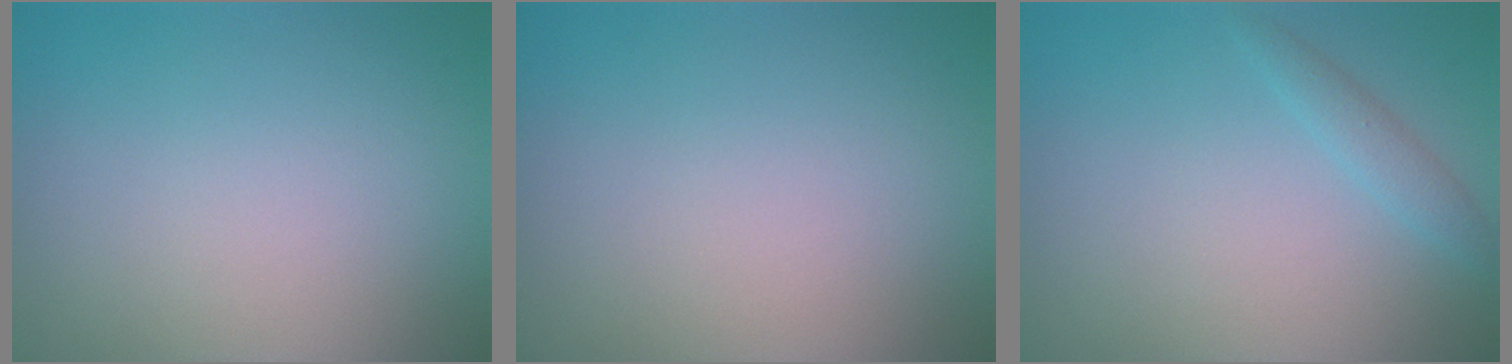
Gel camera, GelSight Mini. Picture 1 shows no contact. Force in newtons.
{"total": 0.0}
{"total": 1.3, "press": 1.3, "slide": 0.1}